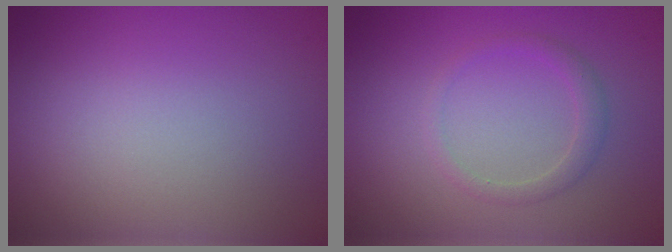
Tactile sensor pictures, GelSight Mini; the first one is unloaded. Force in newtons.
{"total": 1.6, "press": 1.6, "slide": 0.1}